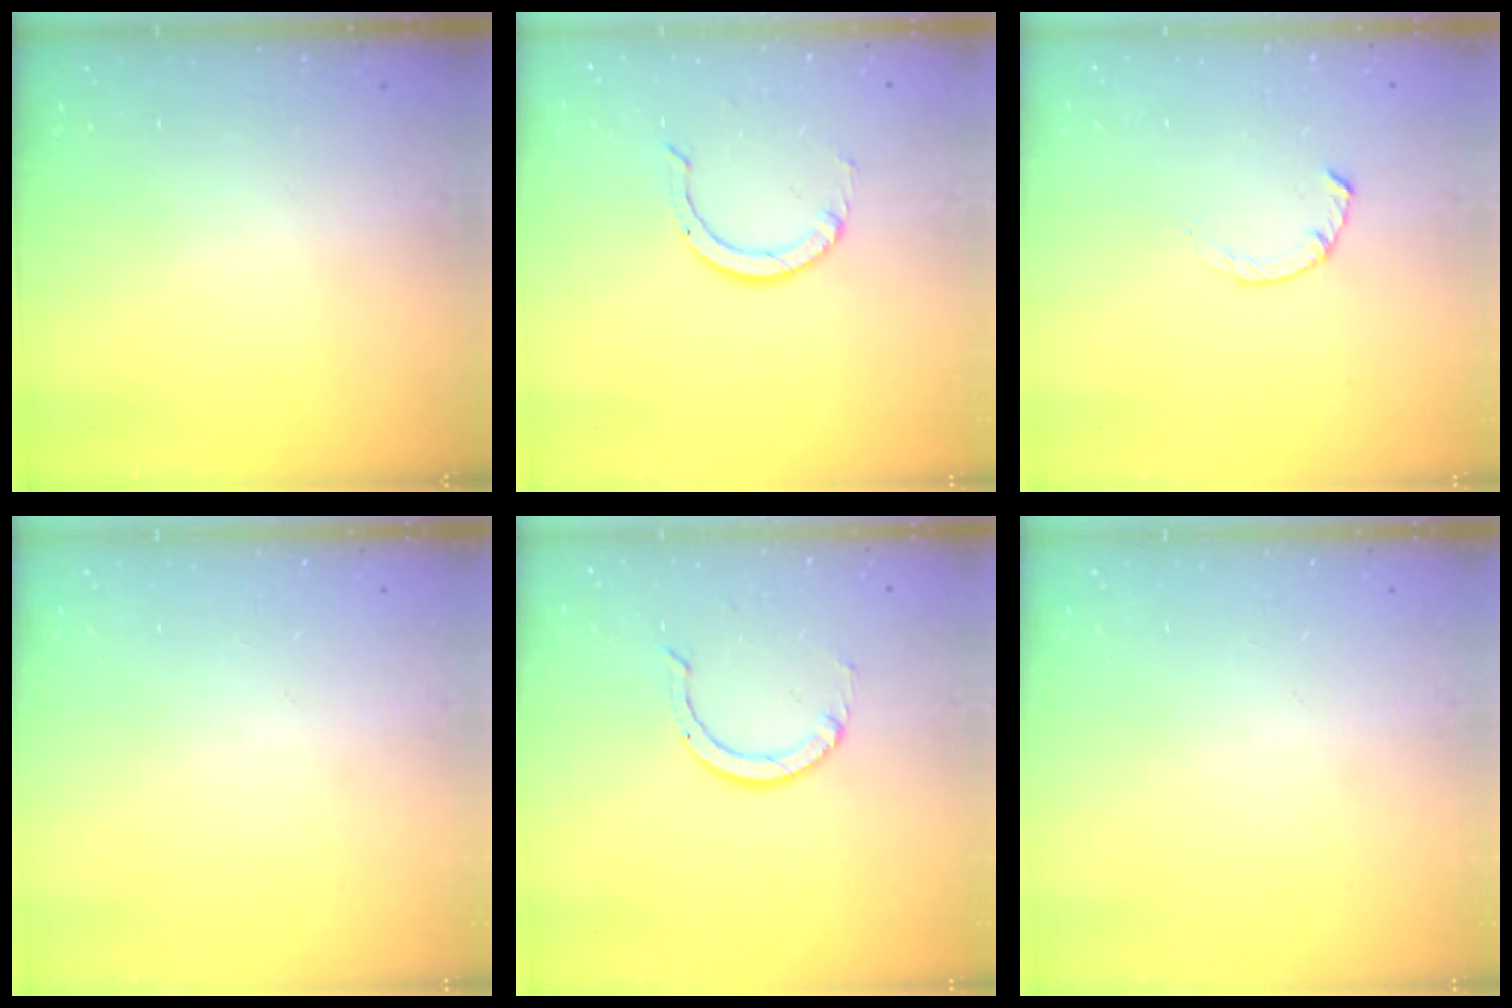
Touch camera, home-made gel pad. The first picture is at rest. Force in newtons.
{"total": 2.8, "press": 2.8, "slide": 0.2}
{"total": 2.3, "press": 2.2, "slide": 0.4}
{"total": 0.0}
{"total": 2.8, "press": 2.8, "slide": 0.2}
{"total": 0.0}